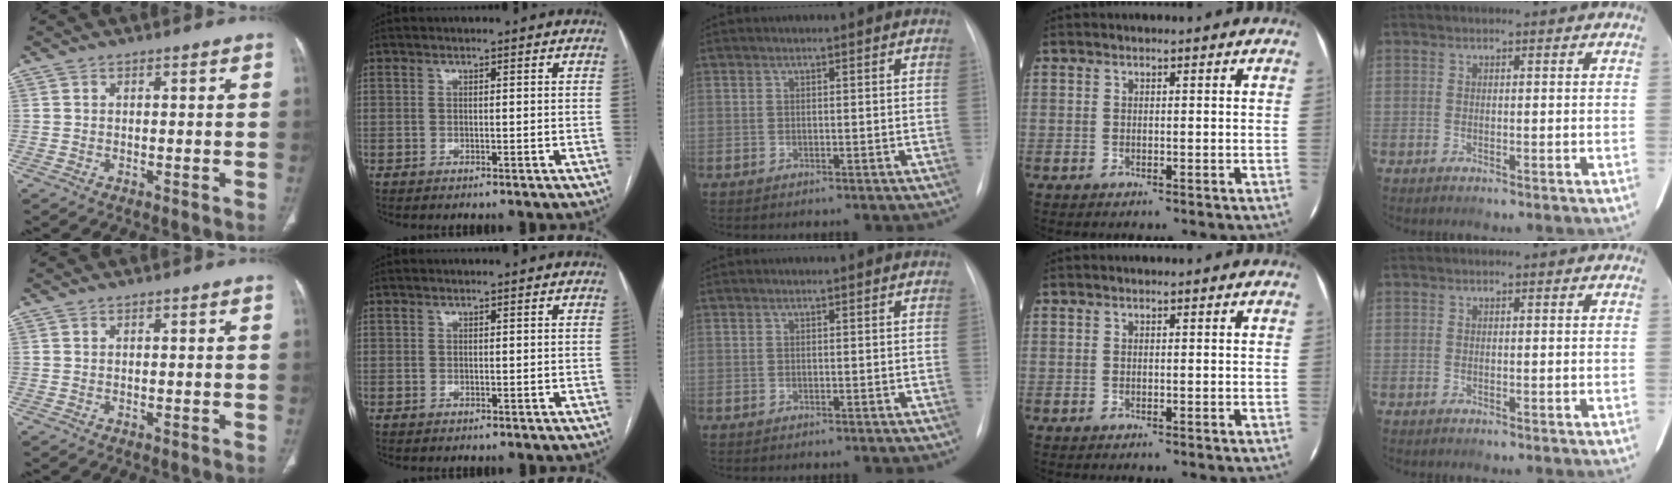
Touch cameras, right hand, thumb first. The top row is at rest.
{}